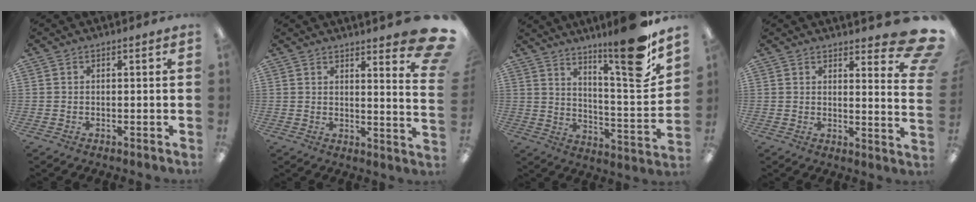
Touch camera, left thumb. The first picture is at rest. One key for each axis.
{"total": 9.0, "fx": 6.5, "fy": 1.6, "fz": 6.0, "tx": -0.082, "ty": -0.055, "tz": 0.111}
{"total": 16.5, "fx": 12.3, "fy": 2.4, "fz": 10.8, "tx": -0.154, "ty": -0.095, "tz": 0.190}
{"total": 9.7, "fx": 6.8, "fy": 2.9, "fz": 6.3, "tx": -0.070, "ty": -0.052, "tz": 0.115}